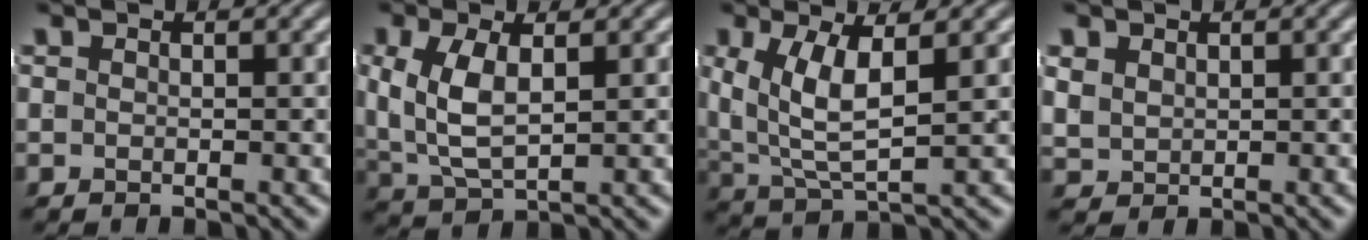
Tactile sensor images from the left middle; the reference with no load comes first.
{"total": 4.5, "force": [0.3, 2.7, 3.6], "torque": [-0.087, -0.023, 0.027]}
{"total": 5.4, "force": [0.9, 3.1, 4.3], "torque": [-0.098, -0.027, 0.033]}
{"total": 2.2, "force": [1.0, 1.7, 1.0], "torque": [-0.028, -0.009, 0.033]}